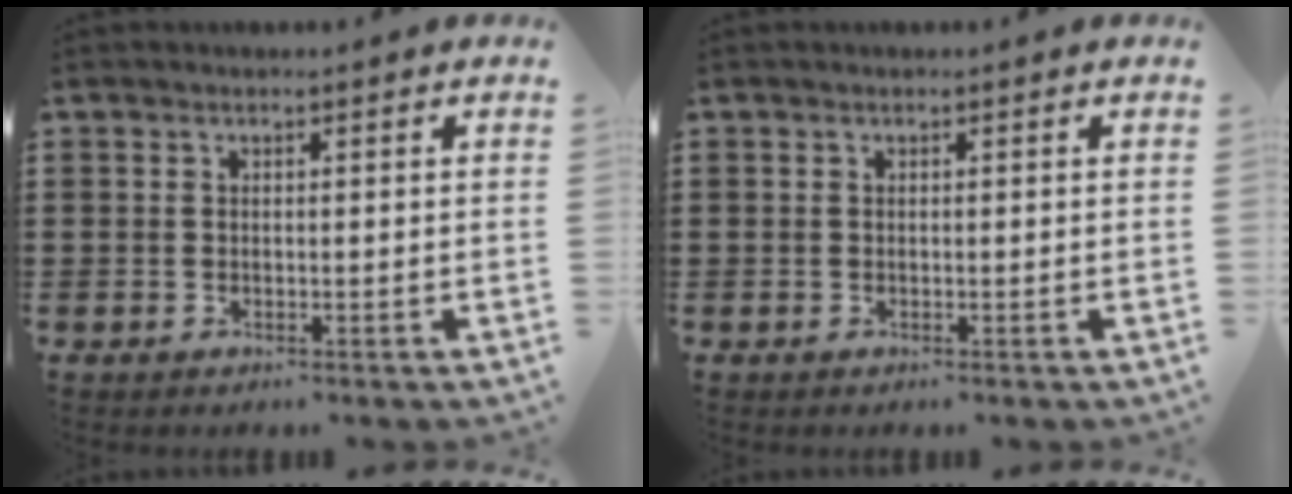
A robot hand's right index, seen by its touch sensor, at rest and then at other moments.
{"total": 0.0}